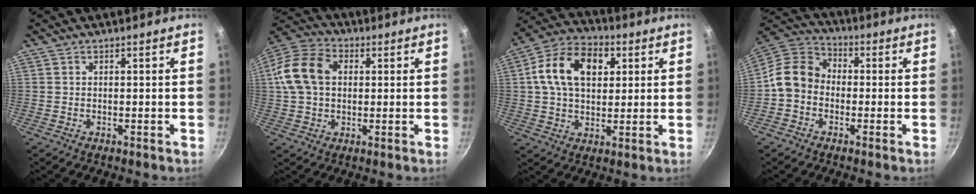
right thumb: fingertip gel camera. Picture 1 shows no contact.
{"total": 13.1, "force": [2.0, 9.4, 8.9], "torque": [-0.151, 0.021, 0.021]}
{"total": 15.1, "force": [3.9, 10.1, 10.5], "torque": [-0.160, 0.012, 0.051]}
{"total": 9.9, "force": [-1.7, 8.1, 5.5], "torque": [-0.076, 0.038, -0.057]}